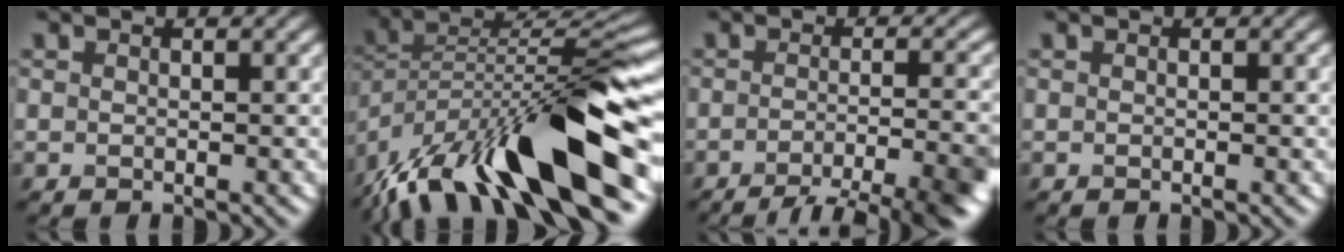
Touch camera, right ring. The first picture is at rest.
{"total": 15.8, "force": [-9.1, 4.8, 12.0], "torque": [-0.209, 0.013, -0.169]}
{"total": 8.2, "force": [-4.9, 2.0, 6.3], "torque": [-0.069, 0.001, -0.071]}
{"total": 0.0}